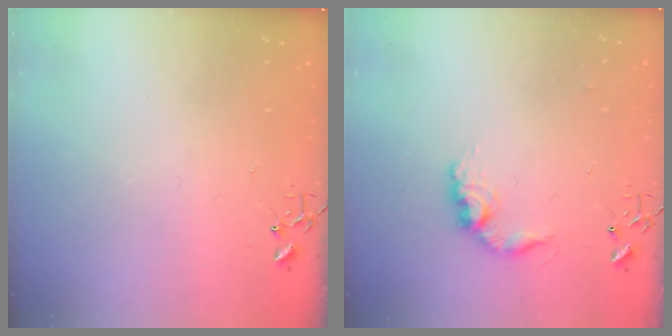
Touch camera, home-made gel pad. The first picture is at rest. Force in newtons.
{"total": 10.6, "press": 10.6, "slide": 0.5}